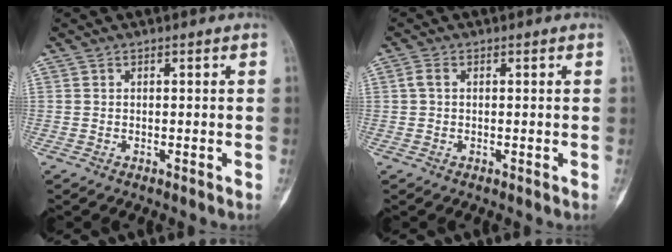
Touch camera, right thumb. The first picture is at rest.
{"total": 1.4, "force": [0.3, 1.0, 1.0], "torque": [-0.024, 0.004, 0.005]}